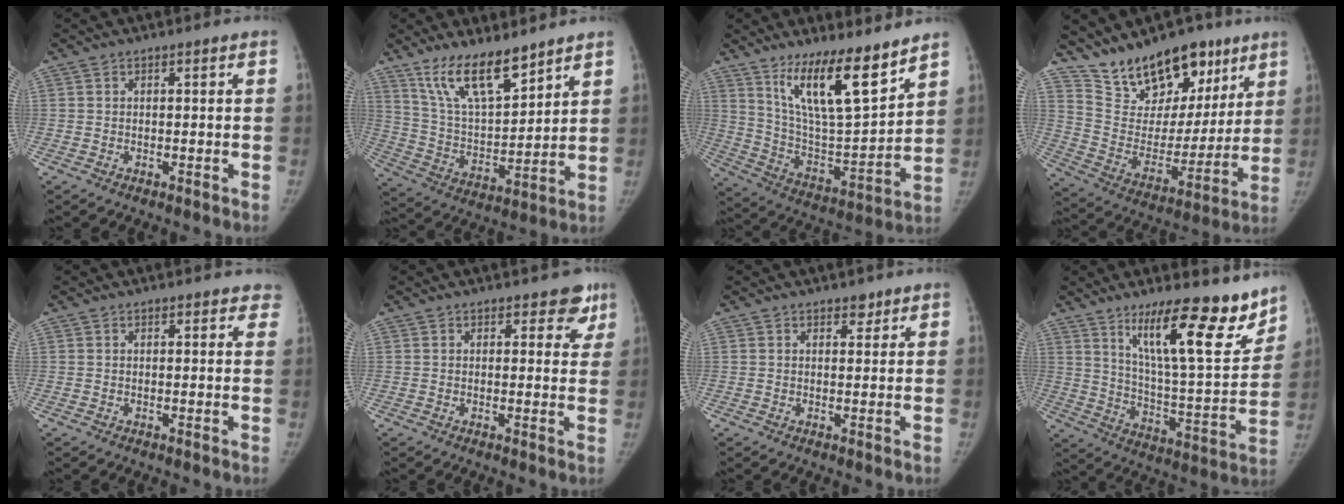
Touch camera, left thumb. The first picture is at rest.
{"total": 14.7, "force": [10.8, 4.9, 8.7], "torque": [-0.128, -0.065, 0.210]}
{"total": 17.3, "force": [11.9, 4.1, 11.8], "torque": [-0.173, -0.081, 0.222]}
{"total": 20.3, "force": [14.5, 10.7, 9.3], "torque": [-0.097, -0.075, 0.245]}
{"total": 3.6, "force": [3.2, 1.7, 0.6], "torque": [0.033, -0.010, 0.016]}
{"total": 4.7, "force": [3.4, 2.8, 1.6], "torque": [0.026, -0.017, 0.028]}
{"total": 1.8, "force": [1.3, 1.1, 0.6], "torque": [0.005, -0.008, 0.017]}
{"total": 20.7, "force": [13.8, 5.1, 14.6], "torque": [-0.184, -0.086, 0.225]}